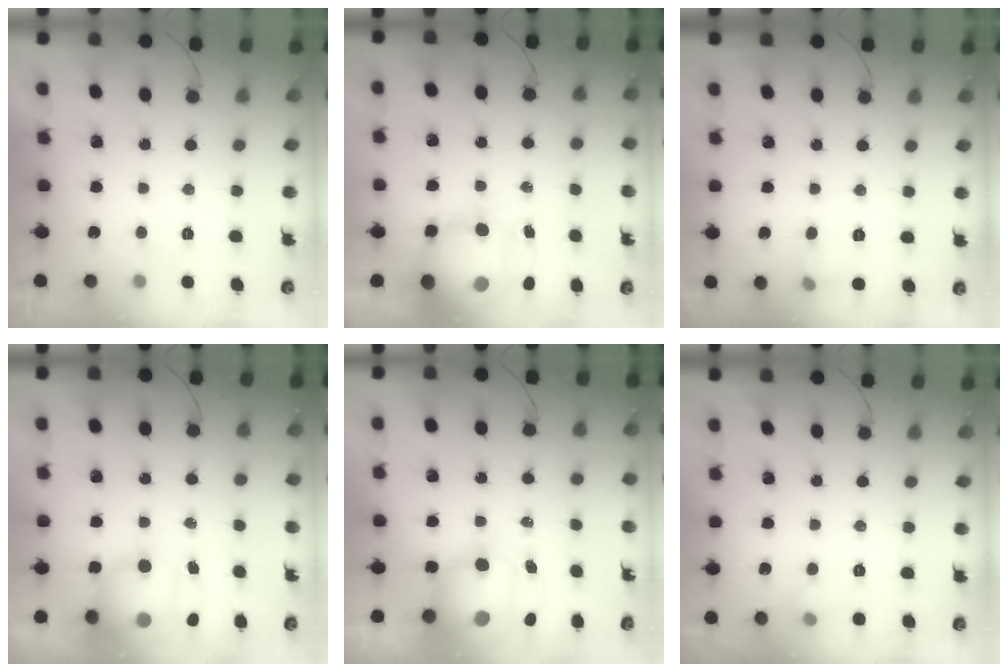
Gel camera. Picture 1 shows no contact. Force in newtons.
{"total": 14.3, "press": 13.9, "slide": 3.7}
{"total": 4.9, "press": 4.7, "slide": 1.6}
{"total": 12.6, "press": 12.2, "slide": 3.2}
{"total": 13.2, "press": 12.8, "slide": 3.4}
{"total": 3.8, "press": 3.4, "slide": 1.6}